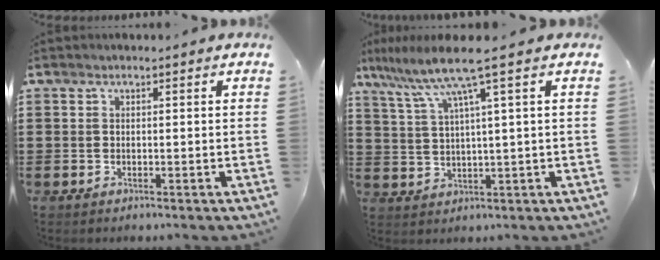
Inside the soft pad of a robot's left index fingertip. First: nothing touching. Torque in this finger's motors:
{"motor_torque": [1.08, 0.85, 0.65, 0.21]}